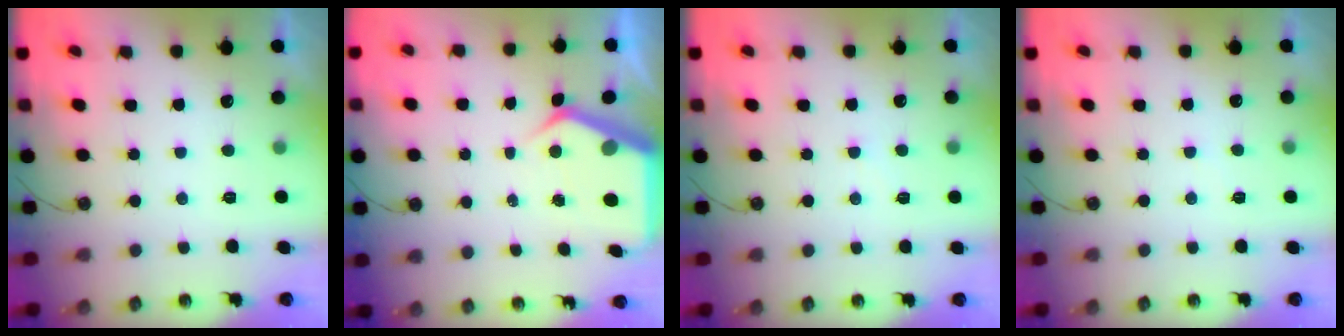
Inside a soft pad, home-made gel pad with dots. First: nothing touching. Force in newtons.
{"total": 6.2, "press": 6.2, "slide": 0.6}
{"total": 2.4, "press": 2.4, "slide": 0.4}
{"total": 2.3, "press": 2.3, "slide": 0.4}